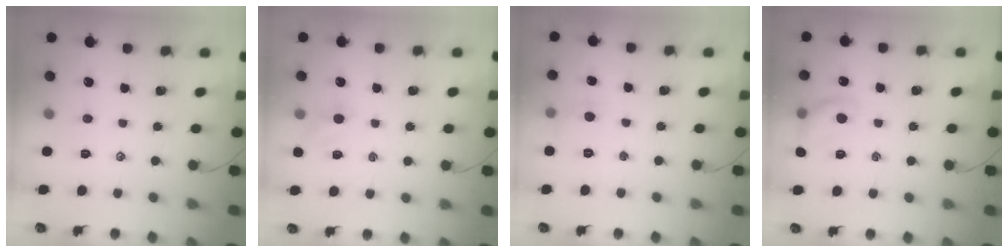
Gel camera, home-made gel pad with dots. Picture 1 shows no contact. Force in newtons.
{"total": 2.9, "press": 2.7, "slide": 0.9}
{"total": 4.5, "press": 4.3, "slide": 1.5}
{"total": 10.1, "press": 9.9, "slide": 2.0}